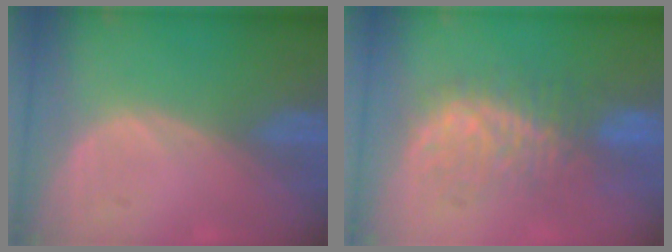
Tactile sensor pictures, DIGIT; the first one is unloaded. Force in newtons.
{"total": 8.5, "press": 8.4, "slide": 0.9}